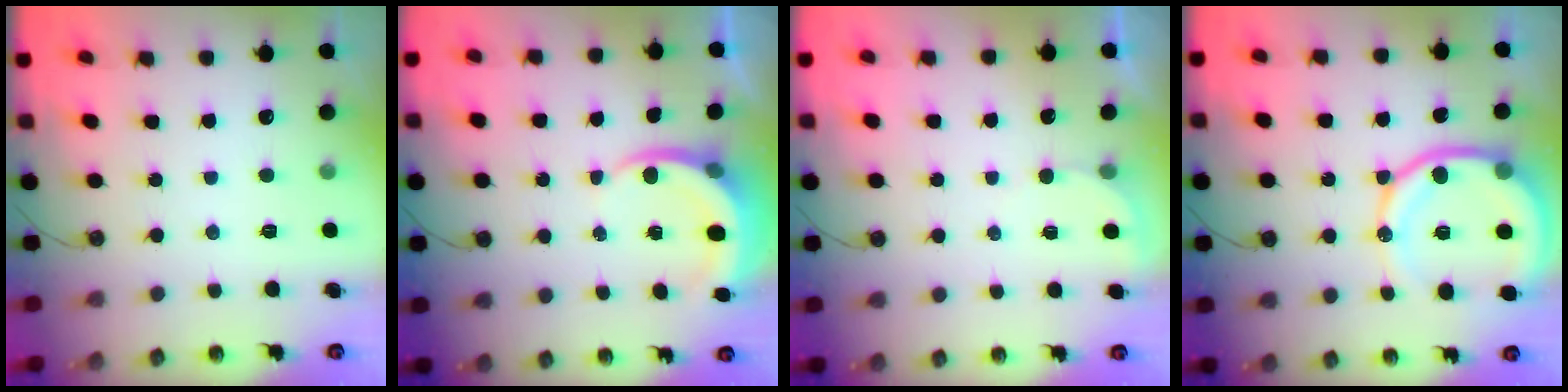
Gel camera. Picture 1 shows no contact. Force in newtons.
{"total": 5.3, "press": 5.3, "slide": 0.4}
{"total": 1.6, "press": 1.6, "slide": 0.0}
{"total": 15.8, "press": 15.7, "slide": 2.1}